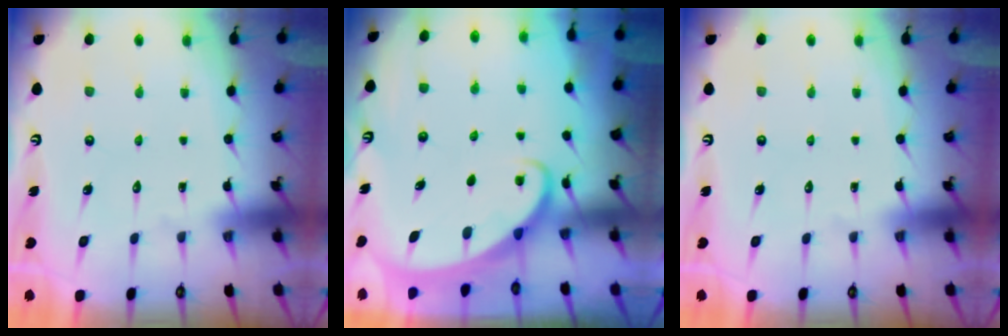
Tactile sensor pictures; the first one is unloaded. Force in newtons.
{"total": 2.0, "press": 2.0, "slide": 0.0}
{"total": 0.0}